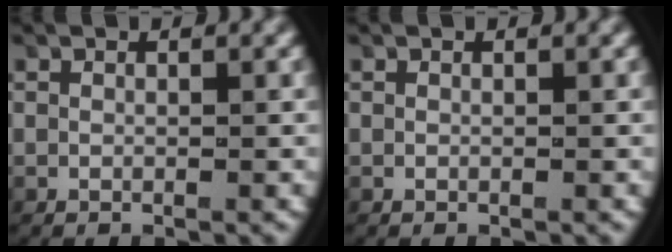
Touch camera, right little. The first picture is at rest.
{"total": 0.0}